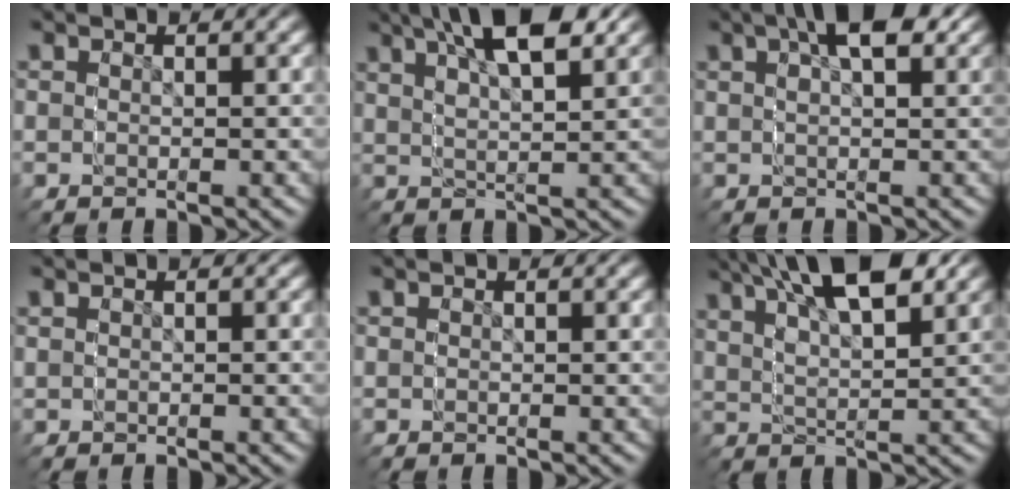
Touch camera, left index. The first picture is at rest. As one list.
[{"total": 5.8, "force": [4.9, 0.8, 3.0], "torque": [-0.058, 0.026, 0.066]}, {"total": 2.6, "force": [1.7, 0.6, 1.8], "torque": [-0.020, 0.015, 0.018]}, {"total": 0.0}, {"total": 0.0}, {"total": 6.7, "force": [5.7, 1.8, 3.1], "torque": [-0.068, 0.025, 0.074]}]